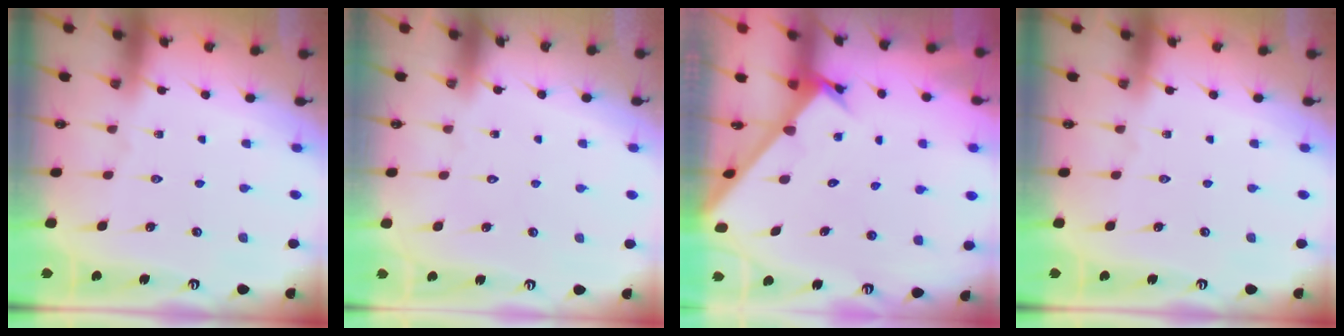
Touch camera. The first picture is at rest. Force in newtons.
{"total": 1.8, "press": 1.8, "slide": 0.1}
{"total": 2.2, "press": 2.2, "slide": 0.1}
{"total": 0.0}